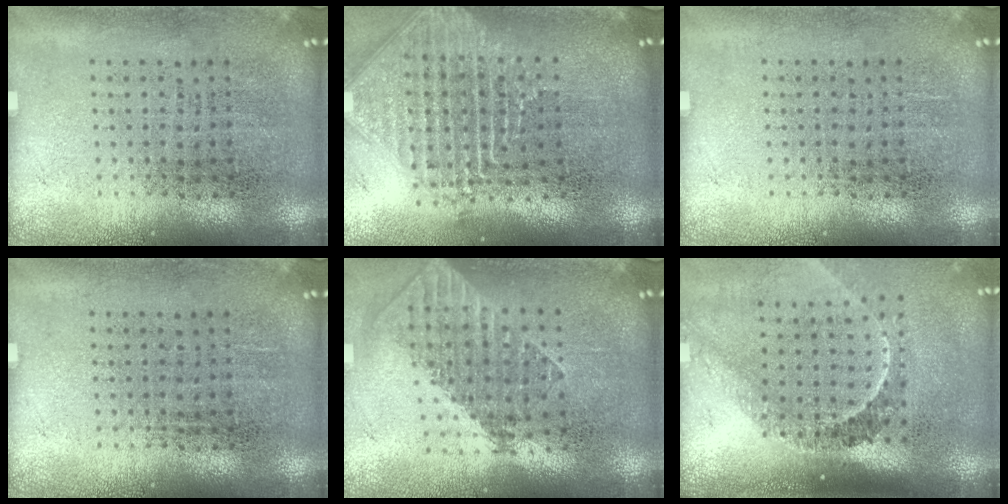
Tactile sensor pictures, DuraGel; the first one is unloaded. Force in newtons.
{"total": 2.4, "press": 1.9, "slide": 1.5}
{"total": 0.0}
{"total": 0.0}
{"total": 1.8, "press": 1.4, "slide": 1.1}
{"total": 2.2, "press": 1.5, "slide": 1.5}